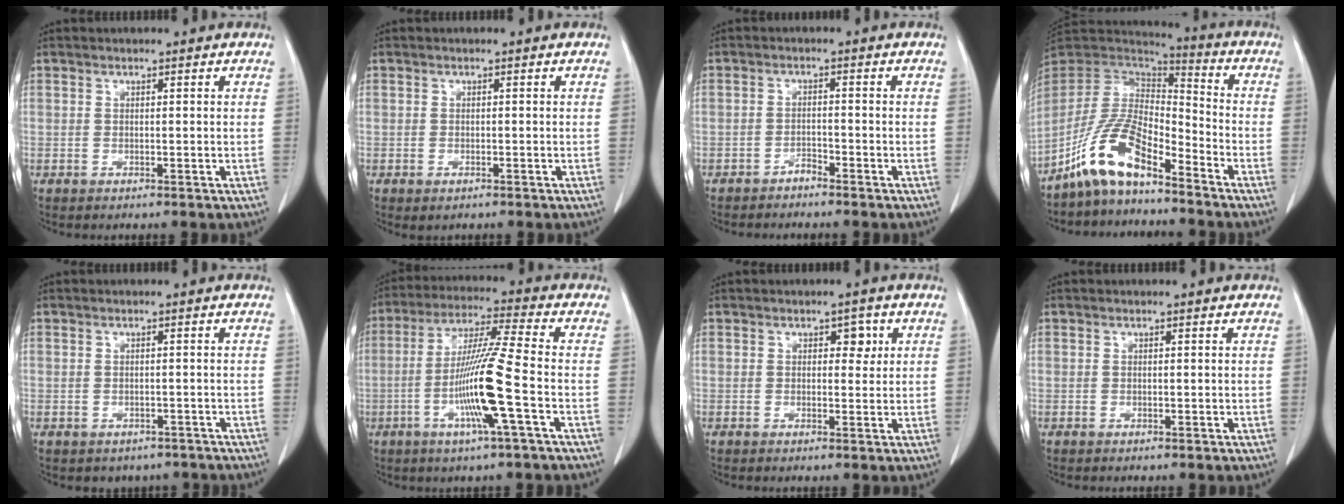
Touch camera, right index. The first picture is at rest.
{"total": 0.8, "force": [-0.4, 0.4, 0.6], "torque": [-0.013, -0.003, 0.000]}
{"total": 1.6, "force": [-1.5, 0.1, 0.4], "torque": [-0.008, -0.001, -0.025]}
{"total": 11.8, "force": [-8.2, 3.2, 7.9], "torque": [-0.177, 0.013, -0.159]}
{"total": 4.1, "force": [-3.4, 2.3, 0.6], "torque": [-0.008, 0.011, -0.037]}
{"total": 12.4, "force": [-3.5, -1.1, 11.9], "torque": [-0.232, -0.008, -0.073]}
{"total": 2.4, "force": [0.9, 1.5, 1.7], "torque": [-0.015, 0.006, 0.010]}
{"total": 0.0}